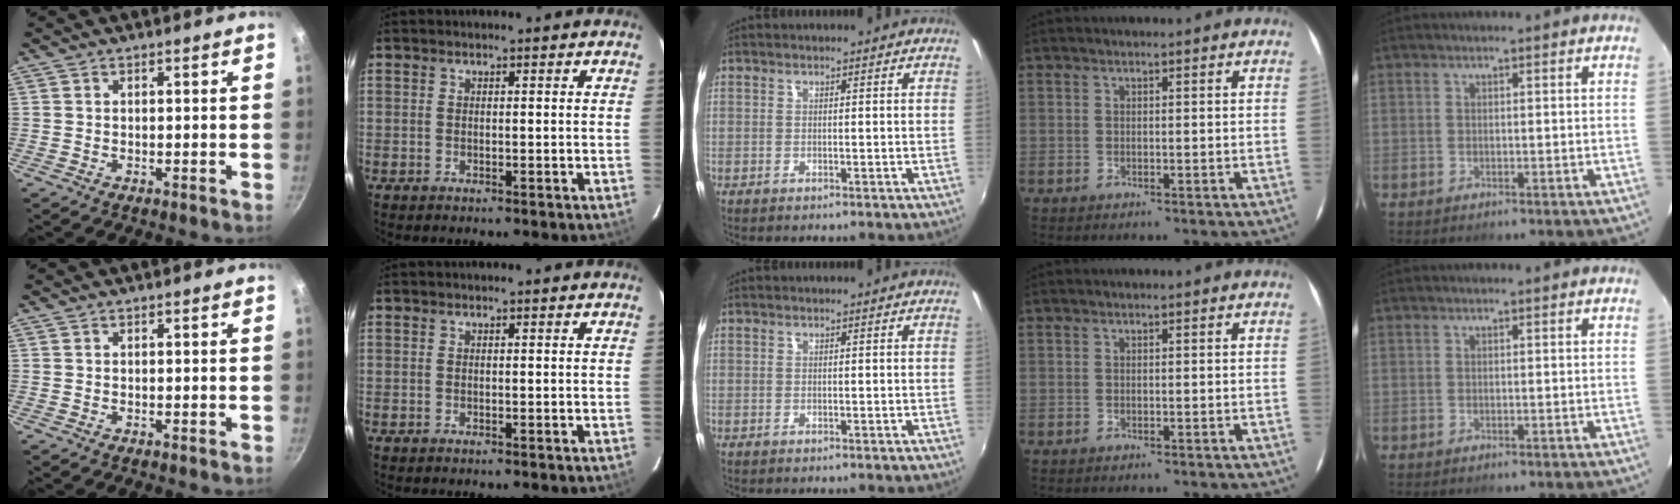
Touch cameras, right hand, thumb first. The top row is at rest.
{}